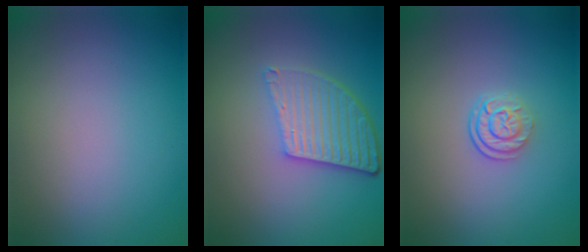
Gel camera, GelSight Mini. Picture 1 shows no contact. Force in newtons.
{"total": 5.4, "press": 3.9, "slide": 3.8}
{"total": 2.5, "press": 1.8, "slide": 1.8}